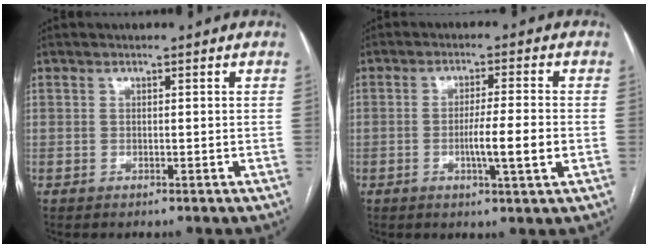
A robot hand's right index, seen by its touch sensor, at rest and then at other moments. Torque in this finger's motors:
{"motor_torque": [2.02, 0.05, 0.64, 0.15]}